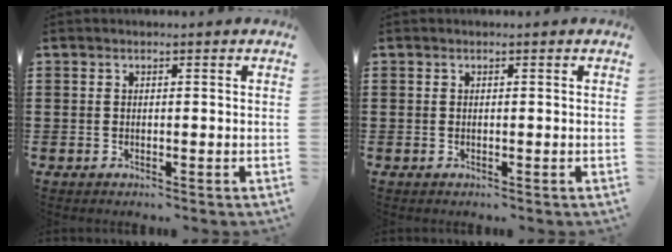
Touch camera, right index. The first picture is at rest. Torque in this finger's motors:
{"motor_torque": [-0.13, 0.45, 0.00, 0.01]}